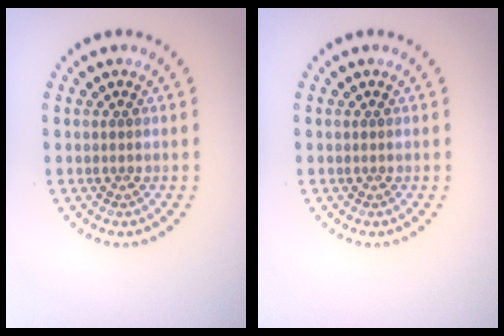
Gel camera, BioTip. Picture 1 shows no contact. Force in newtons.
{"total": 0.0}